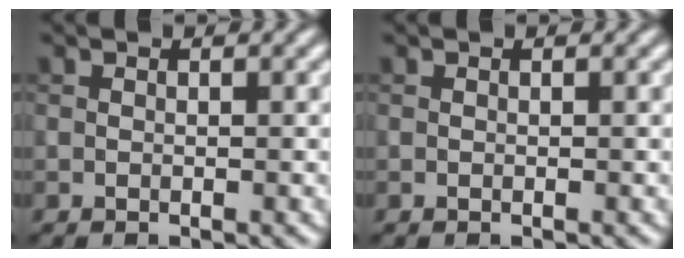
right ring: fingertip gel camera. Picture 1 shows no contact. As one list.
[{"total": 0.0}]